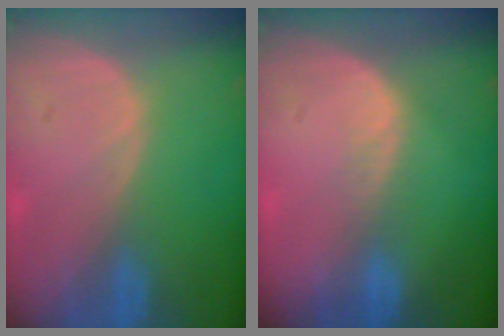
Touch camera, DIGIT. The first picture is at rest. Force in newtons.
{"total": 2.0, "press": 1.1, "slide": 1.7}